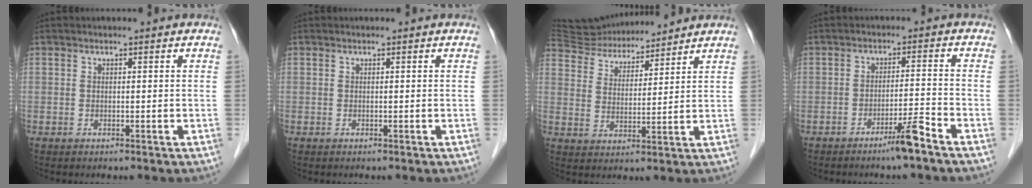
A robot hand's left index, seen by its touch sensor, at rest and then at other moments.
{"total": 0.0}
{"total": 12.0, "force": [11.5, 2.7, 2.2], "torque": [-0.041, 0.023, 0.198]}
{"total": 4.7, "force": [-3.5, -0.9, 3.0], "torque": [-0.052, -0.011, -0.064]}